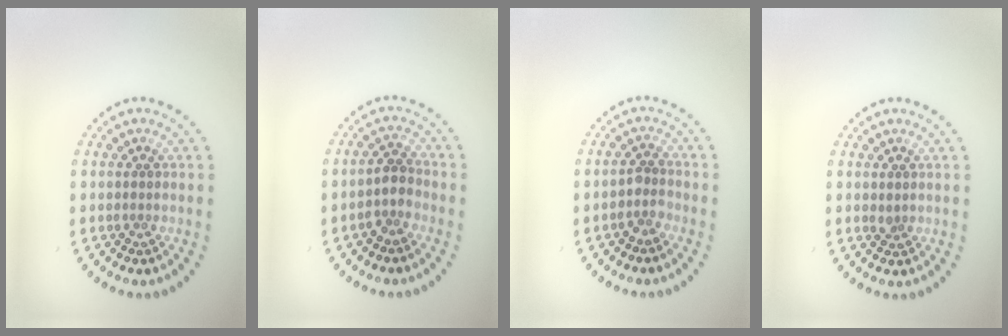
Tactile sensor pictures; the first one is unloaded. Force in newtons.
{"total": 2.1, "press": 1.7, "slide": 1.2}
{"total": 1.5, "press": 1.2, "slide": 0.9}
{"total": 0.6, "press": 0.6, "slide": 0.2}